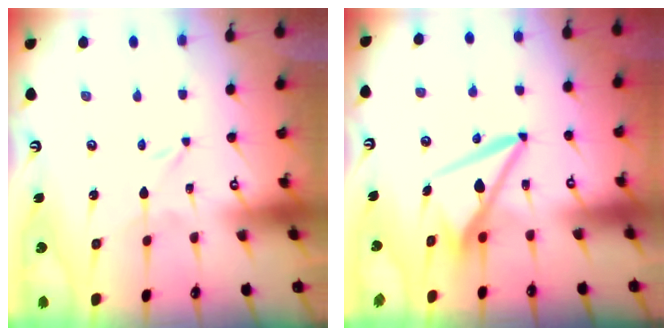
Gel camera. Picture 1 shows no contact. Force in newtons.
{"total": 9.7, "press": 9.5, "slide": 1.6}